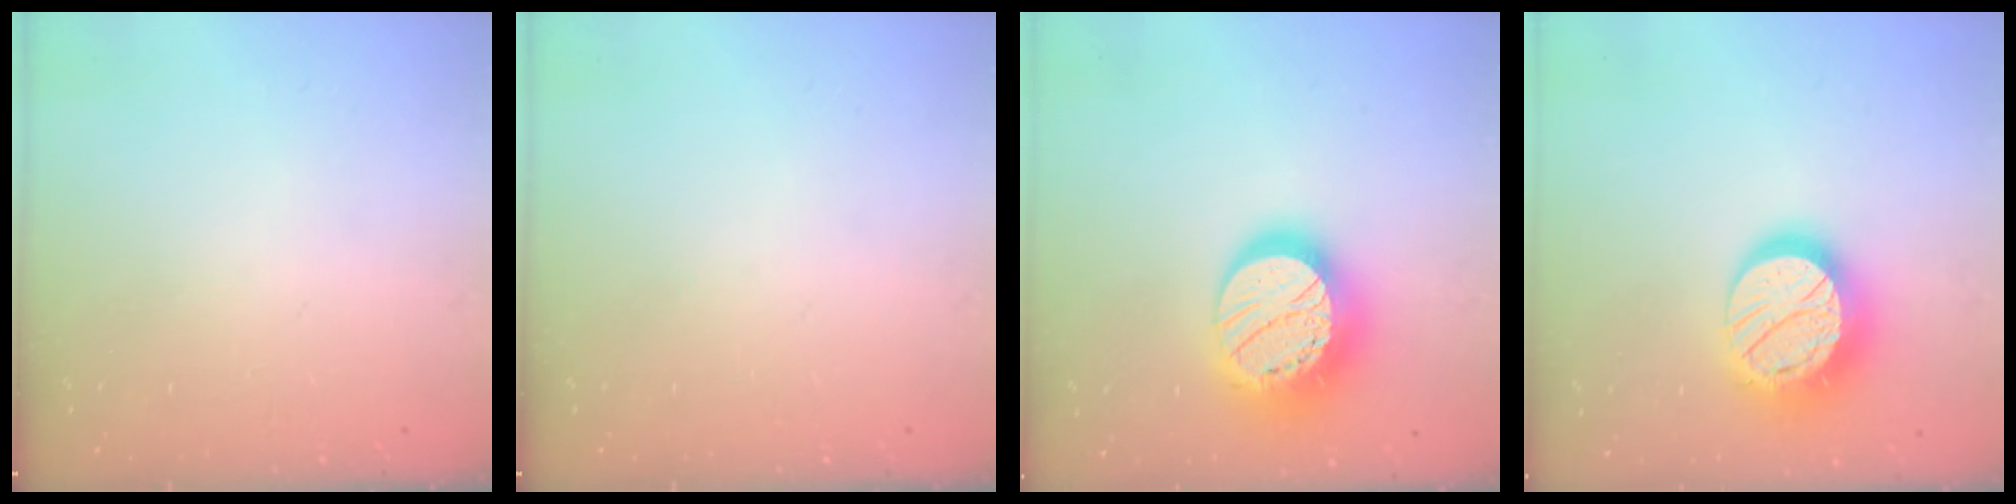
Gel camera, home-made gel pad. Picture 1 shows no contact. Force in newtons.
{"total": 0.0}
{"total": 22.0, "press": 22.0, "slide": 1.6}
{"total": 19.6, "press": 19.6, "slide": 1.5}